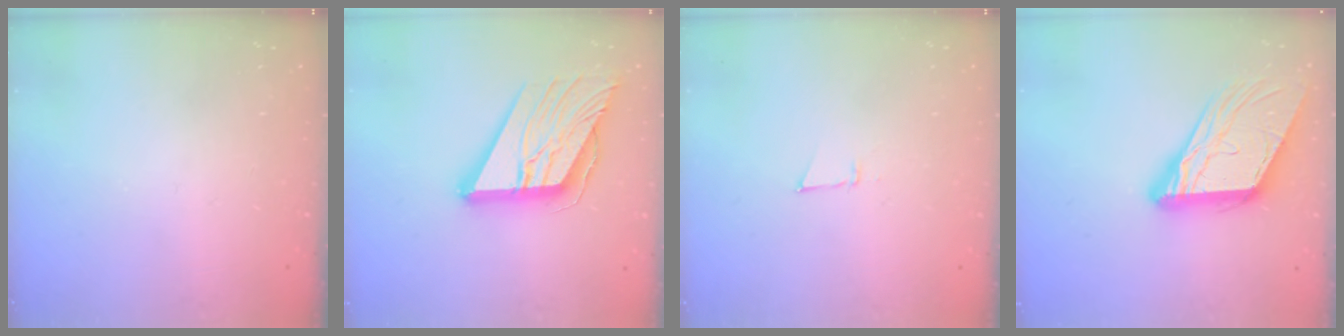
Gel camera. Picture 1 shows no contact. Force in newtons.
{"total": 17.6, "press": 17.4, "slide": 3.0}
{"total": 3.4, "press": 3.4, "slide": 0.6}
{"total": 14.9, "press": 14.8, "slide": 1.5}